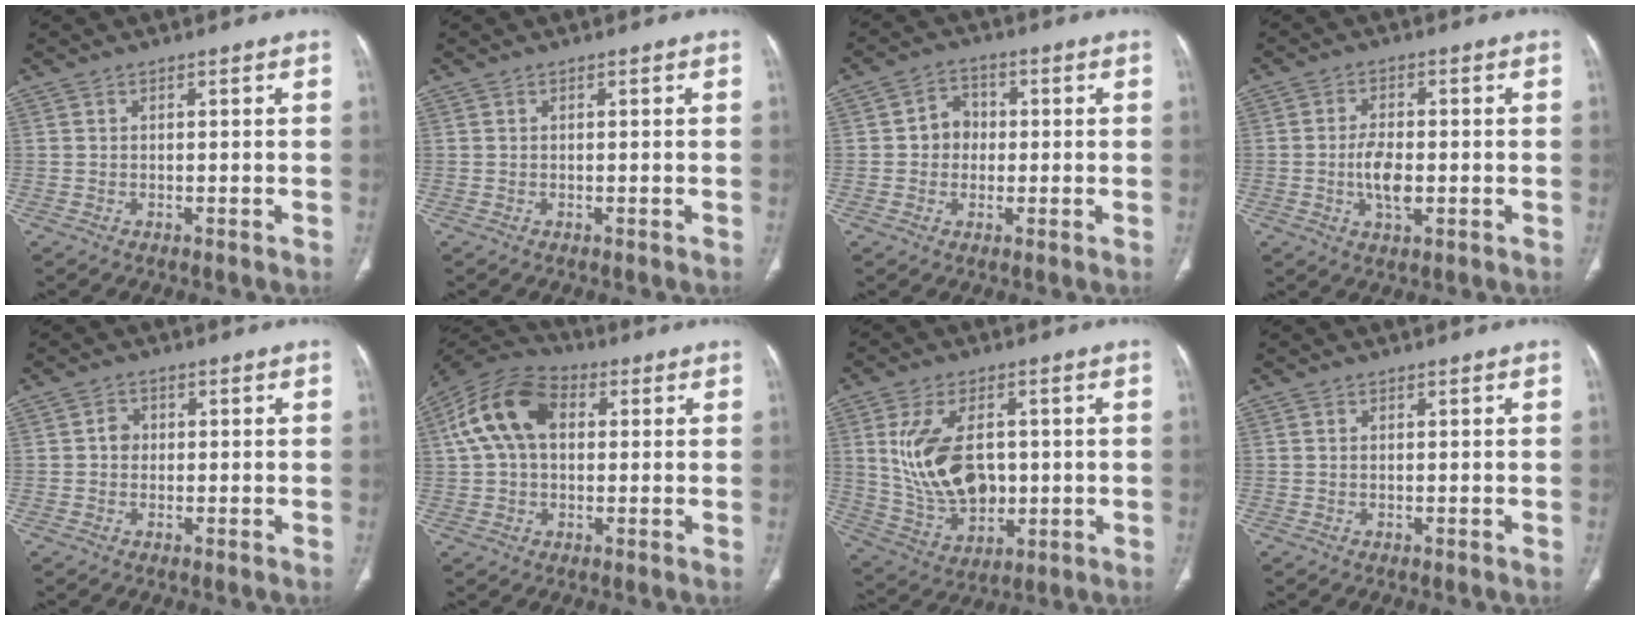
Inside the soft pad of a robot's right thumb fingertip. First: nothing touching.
{"total": 0.0}
{"total": 5.2, "force": [0.0, 4.6, 2.4], "torque": [-0.012, 0.013, -0.007]}
{"total": 5.8, "force": [-1.0, 2.9, 4.9], "torque": [-0.089, 0.001, -0.019]}
{"total": 2.3, "force": [0.1, 2.0, 1.0], "torque": [-0.004, 0.007, -0.003]}
{"total": 13.9, "force": [2.9, 9.1, 10.1], "torque": [-0.189, 0.030, 0.044]}
{"total": 15.0, "force": [1.6, 9.4, 11.5], "torque": [-0.196, -0.006, 0.047]}
{"total": 0.0}